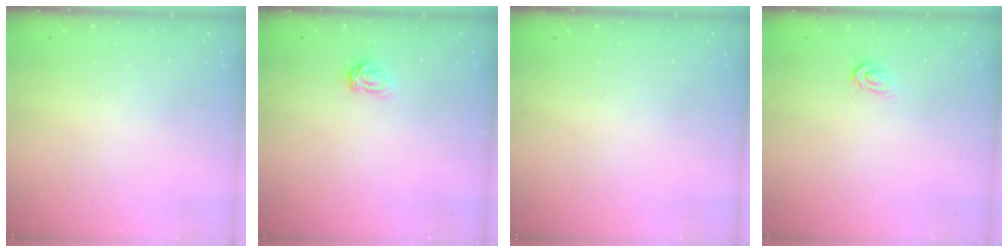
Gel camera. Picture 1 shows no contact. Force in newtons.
{"total": 3.1, "press": 3.1, "slide": 0.3}
{"total": 0.0}
{"total": 3.1, "press": 3.1, "slide": 0.0}